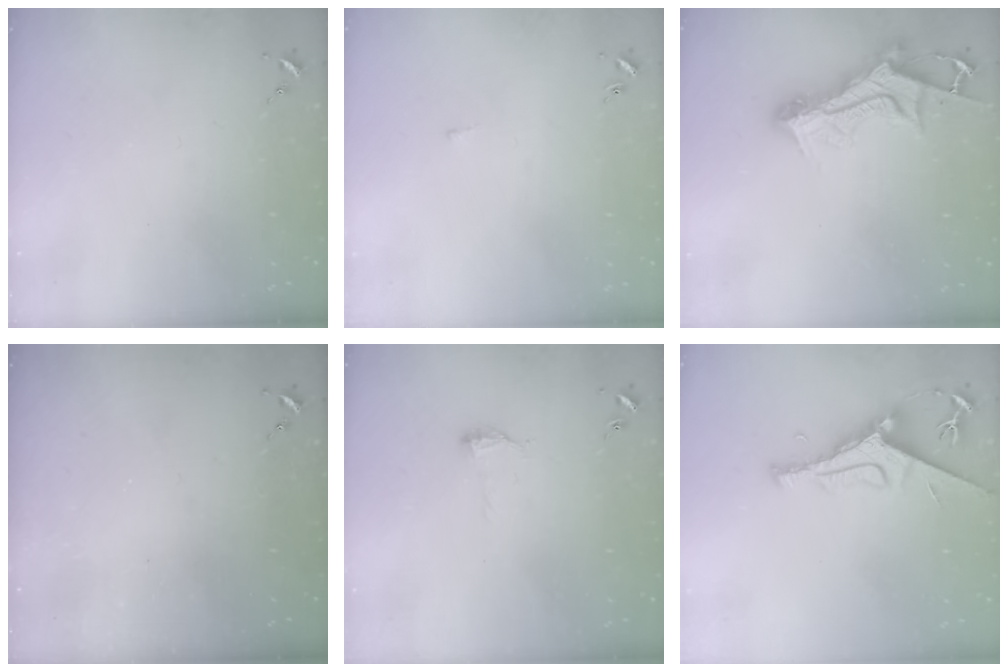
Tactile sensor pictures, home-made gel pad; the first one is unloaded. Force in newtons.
{"total": 2.0, "press": 1.9, "slide": 0.4}
{"total": 13.9, "press": 13.8, "slide": 1.2}
{"total": 0.0}
{"total": 6.9, "press": 6.9, "slide": 0.6}
{"total": 8.4, "press": 8.3, "slide": 1.0}